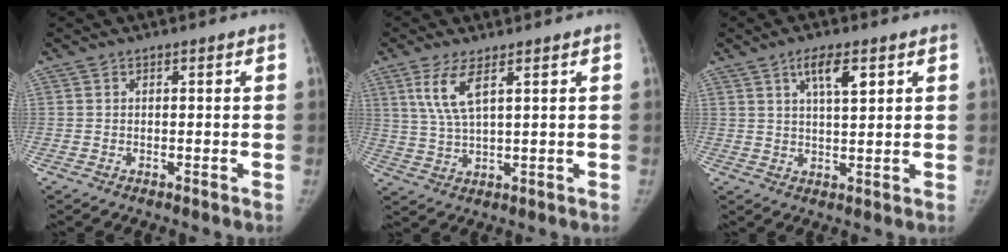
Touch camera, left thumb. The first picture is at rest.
{"total": 6.1, "force": [3.0, 1.5, 5.1], "torque": [-0.117, -0.015, 0.071]}
{"total": 5.5, "force": [2.8, 1.6, 4.5], "torque": [-0.071, -0.012, 0.050]}